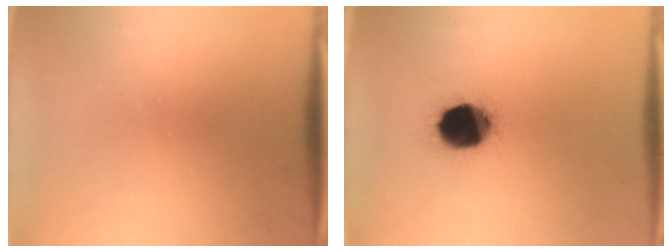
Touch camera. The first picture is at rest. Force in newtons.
{"total": 13.4}